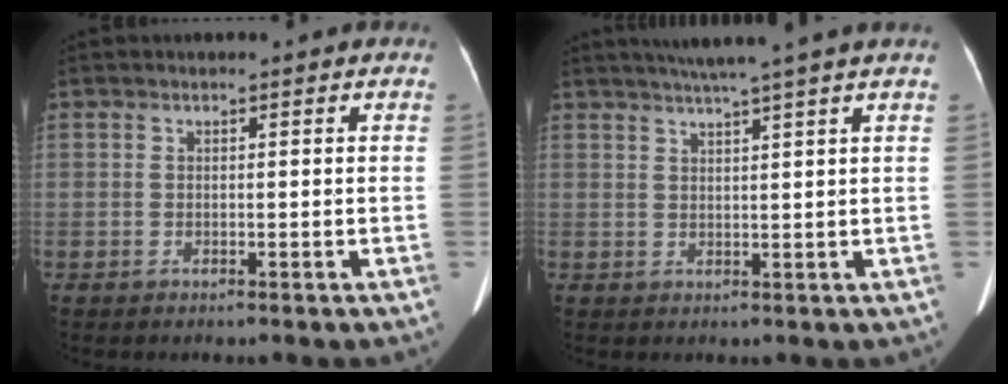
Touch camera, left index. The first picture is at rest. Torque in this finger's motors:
{"motor_torque": [0.71, -1.20, 0.02, 0.07]}